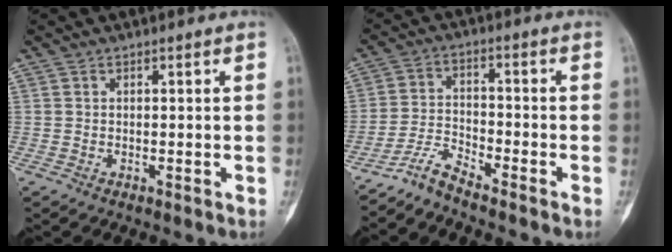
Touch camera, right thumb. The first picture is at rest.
{"total": 4.7, "force": [-4.5, -0.3, 1.3], "torque": [-0.033, 0.025, -0.096]}